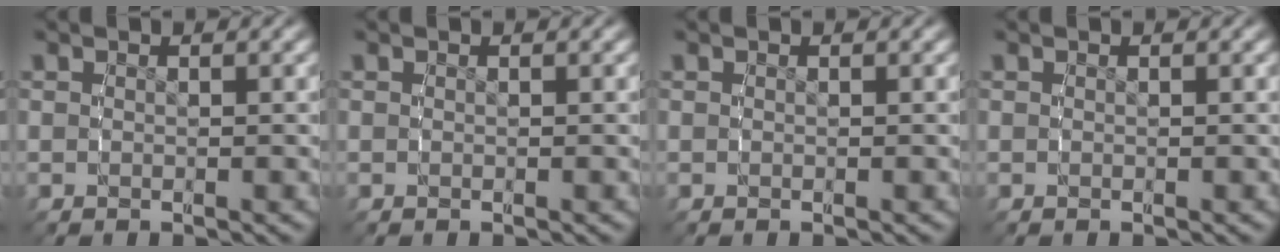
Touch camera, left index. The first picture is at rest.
{"total": 0.0}
{"total": 0.0}
{"total": 0.0}